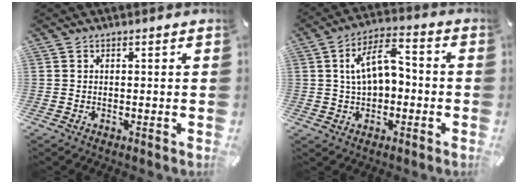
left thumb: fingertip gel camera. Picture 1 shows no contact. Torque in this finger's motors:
{"motor_torque": [0.57, 1.91, 0.85, -0.69, 0.09]}